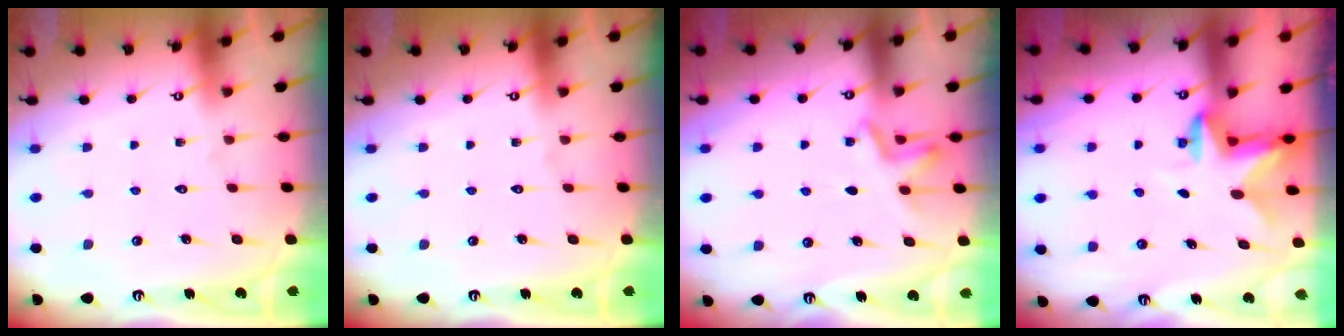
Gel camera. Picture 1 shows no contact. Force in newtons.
{"total": 0.0}
{"total": 5.2, "press": 4.9, "slide": 1.8}
{"total": 2.9, "press": 2.9, "slide": 0.5}